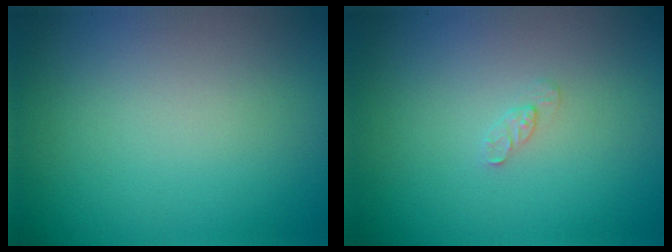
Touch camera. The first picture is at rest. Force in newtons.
{"total": 0.9, "press": 0.8, "slide": 0.2}